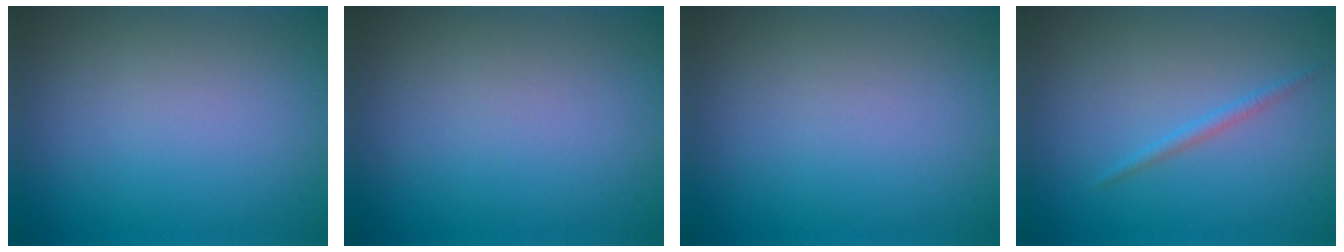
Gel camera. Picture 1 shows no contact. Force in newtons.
{"total": 0.0}
{"total": 0.0}
{"total": 1.0, "press": 1.0, "slide": 0.1}